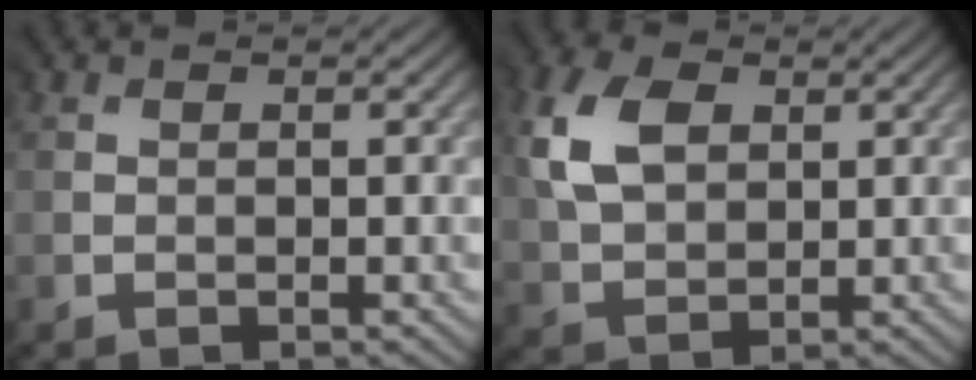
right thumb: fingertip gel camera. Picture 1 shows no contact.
{"total": 6.3, "force": [2.5, 4.3, 3.8], "torque": [-0.113, 0.013, 0.046]}